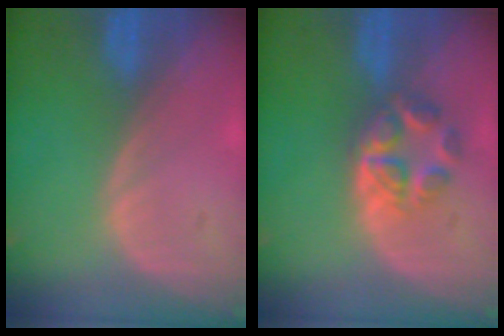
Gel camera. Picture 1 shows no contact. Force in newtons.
{"total": 5.4, "press": 5.2, "slide": 1.5}